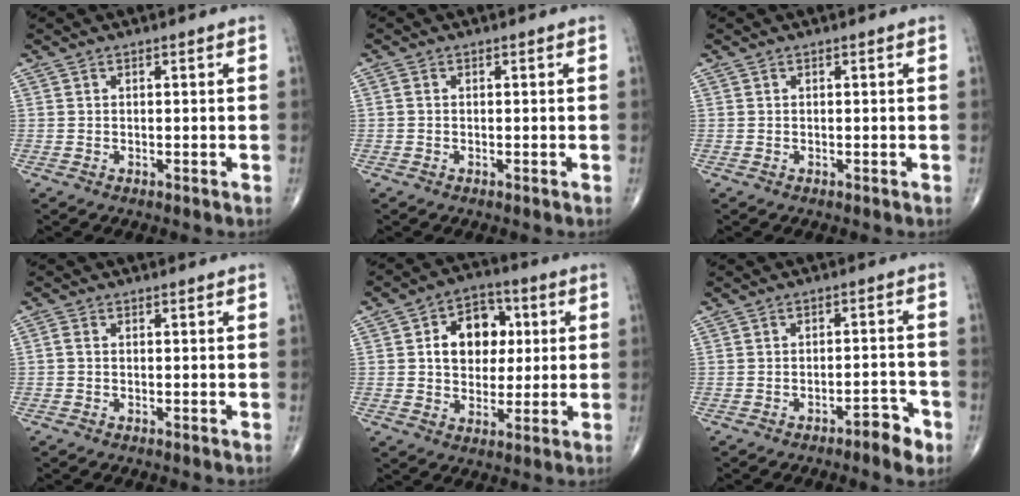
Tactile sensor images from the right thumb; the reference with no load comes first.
{"total": 0.7, "force": [-0.1, 0.5, 0.5], "torque": [-0.011, -0.001, -0.004]}
{"total": 0.0}
{"total": 1.1, "force": [-0.1, 0.7, 0.8], "torque": [-0.016, 0.000, -0.006]}
{"total": 11.9, "force": [2.2, 8.9, 7.7], "torque": [-0.072, 0.008, 0.032]}
{"total": 4.5, "force": [-2.9, 1.5, 3.1], "torque": [-0.038, 0.026, -0.040]}